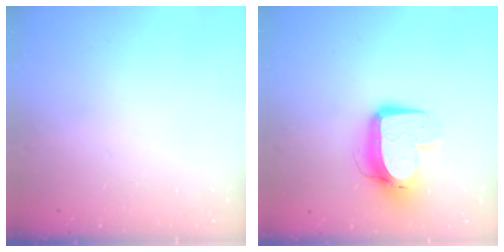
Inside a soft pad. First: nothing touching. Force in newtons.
{"total": 12.3, "press": 12.3, "slide": 1.3}